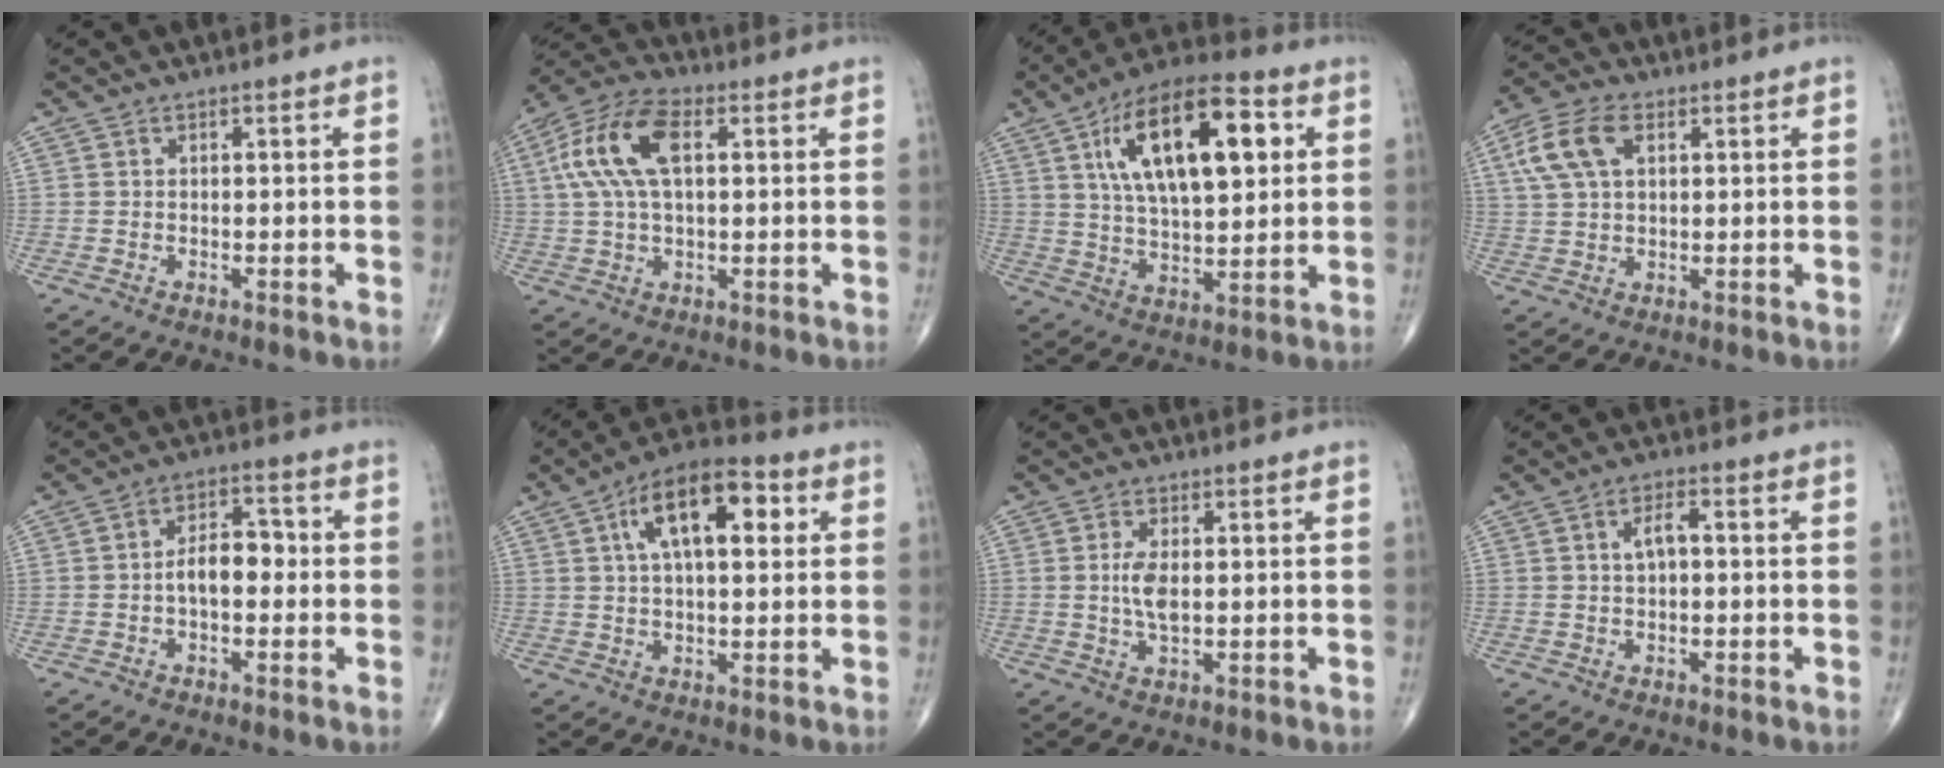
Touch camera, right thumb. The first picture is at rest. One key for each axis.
{"total": 12.9, "fx": 2.9, "fy": 6.4, "fz": 10.8, "tx": -0.229, "ty": 0.025, "tz": 0.052}
{"total": 20.8, "fx": 6.3, "fy": 9.1, "fz": 17.6, "tx": -0.276, "ty": 0.000, "tz": 0.103}
{"total": 9.1, "fx": 3.2, "fy": 5.2, "fz": 6.8, "tx": -0.143, "ty": 0.012, "tz": 0.061}
{"total": 6.6, "fx": -0.7, "fy": 3.8, "fz": 5.4, "tx": -0.076, "ty": 0.025, "tz": -0.019}
{"total": 14.4, "fx": 4.4, "fy": 6.6, "fz": 12.0, "tx": -0.180, "ty": 0.017, "tz": 0.064}
{"total": 4.5, "fx": 0.3, "fy": 1.9, "fz": 4.1, "tx": -0.084, "ty": -0.007, "tz": 0.008}
{"total": 3.6, "fx": 0.5, "fy": 1.8, "fz": 3.1, "tx": -0.058, "ty": 0.009, "tz": 0.005}